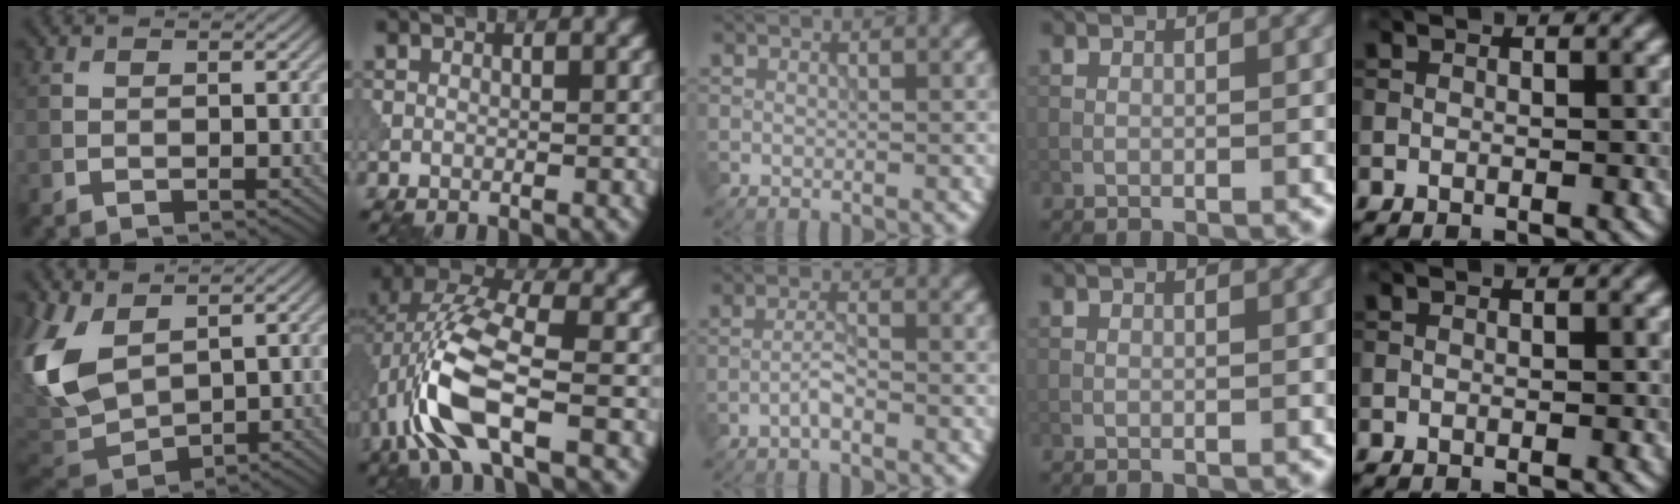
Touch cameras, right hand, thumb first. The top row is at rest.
{"thumb": {"total": 10.1, "force": [2.6, 6.3, 7.5], "torque": [-0.220, 0.001, 0.048]}, "index": {"total": 9.1, "force": [-2.6, 3.5, 8.0], "torque": [-0.183, 0.012, -0.060]}, "middle": {"total": 1.6, "force": [-0.9, 0.3, 1.3], "torque": [-0.024, 0.007, -0.022]}}